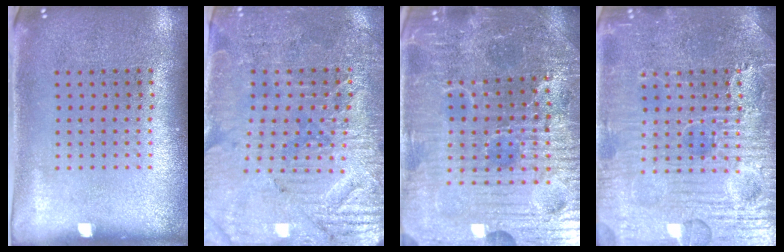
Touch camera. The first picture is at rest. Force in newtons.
{"total": 3.5, "press": 3.3, "slide": 1.0}
{"total": 6.0, "press": 5.7, "slide": 2.0}
{"total": 5.2, "press": 5.1, "slide": 0.6}